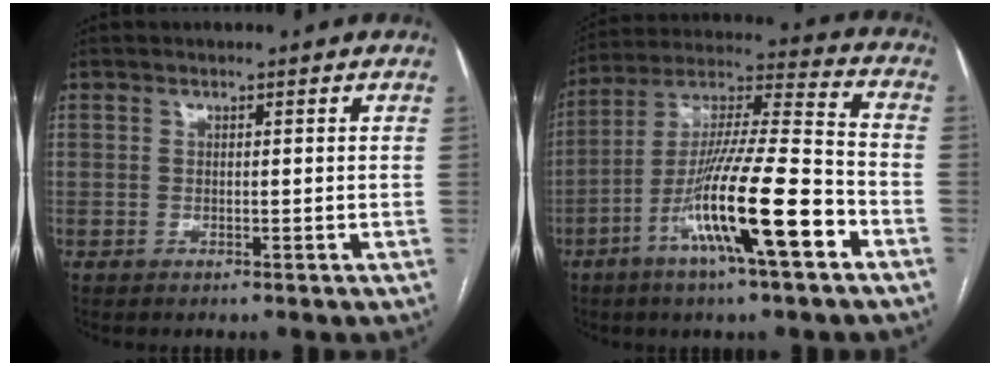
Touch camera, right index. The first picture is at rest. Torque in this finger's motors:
{"motor_torque": [1.12, -0.84, 1.05, 0.21]}